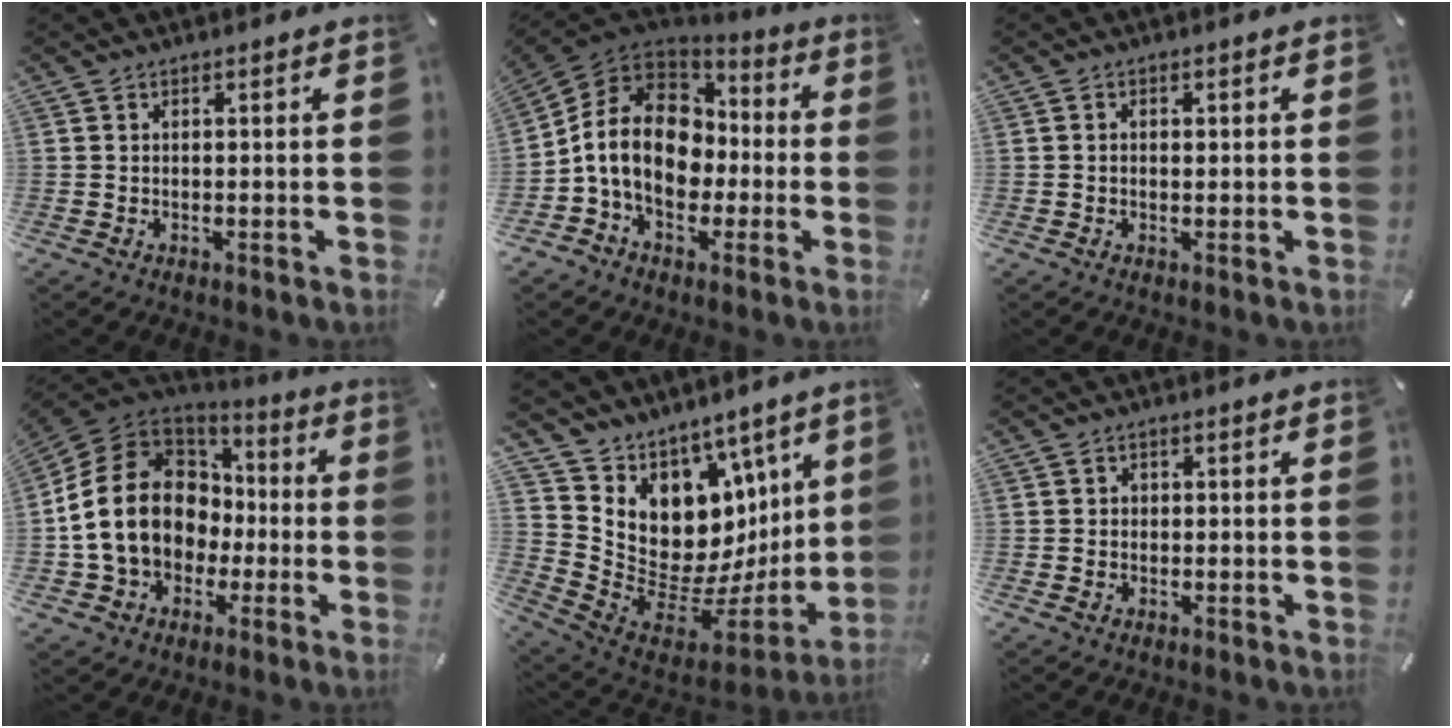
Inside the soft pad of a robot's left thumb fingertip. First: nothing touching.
{"total": 16.0, "force": [-1.7, 13.0, 9.1], "torque": [-0.192, 0.020, -0.027]}
{"total": 1.1, "force": [-0.1, 0.9, 0.7], "torque": [-0.013, 0.005, -0.004]}
{"total": 18.1, "force": [-1.7, 15.3, 9.6], "torque": [-0.203, 0.019, -0.025]}
{"total": 9.5, "force": [3.2, 8.7, 2.3], "torque": [-0.032, -0.100, 0.079]}
{"total": 1.9, "force": [-0.4, 1.7, 0.6], "torque": [-0.005, 0.003, -0.014]}